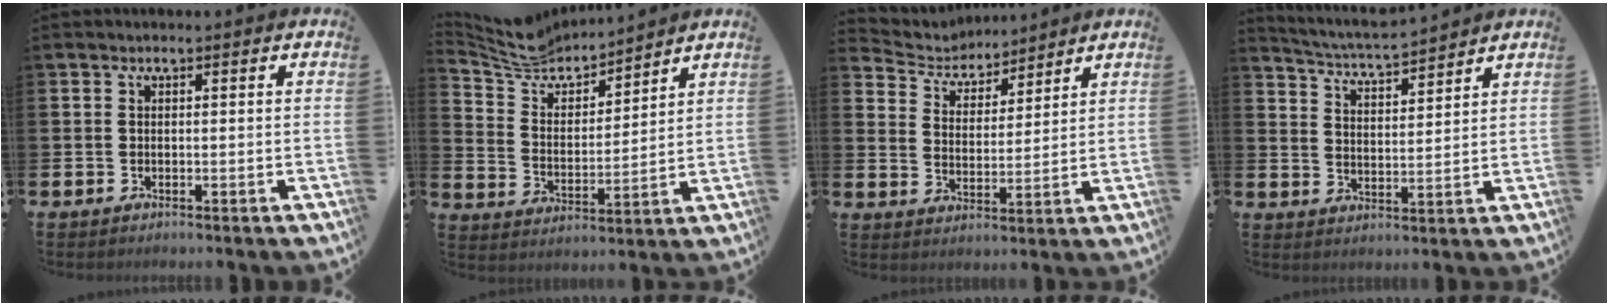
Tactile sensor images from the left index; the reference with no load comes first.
{"total": 7.2, "force": [6.8, 2.1, 0.9], "torque": [-0.061, -0.044, 0.122]}
{"total": 5.0, "force": [4.8, 1.6, 0.3], "torque": [-0.038, -0.029, 0.082]}
{"total": 5.0, "force": [5.0, 0.1, 0.6], "torque": [-0.031, -0.037, 0.086]}